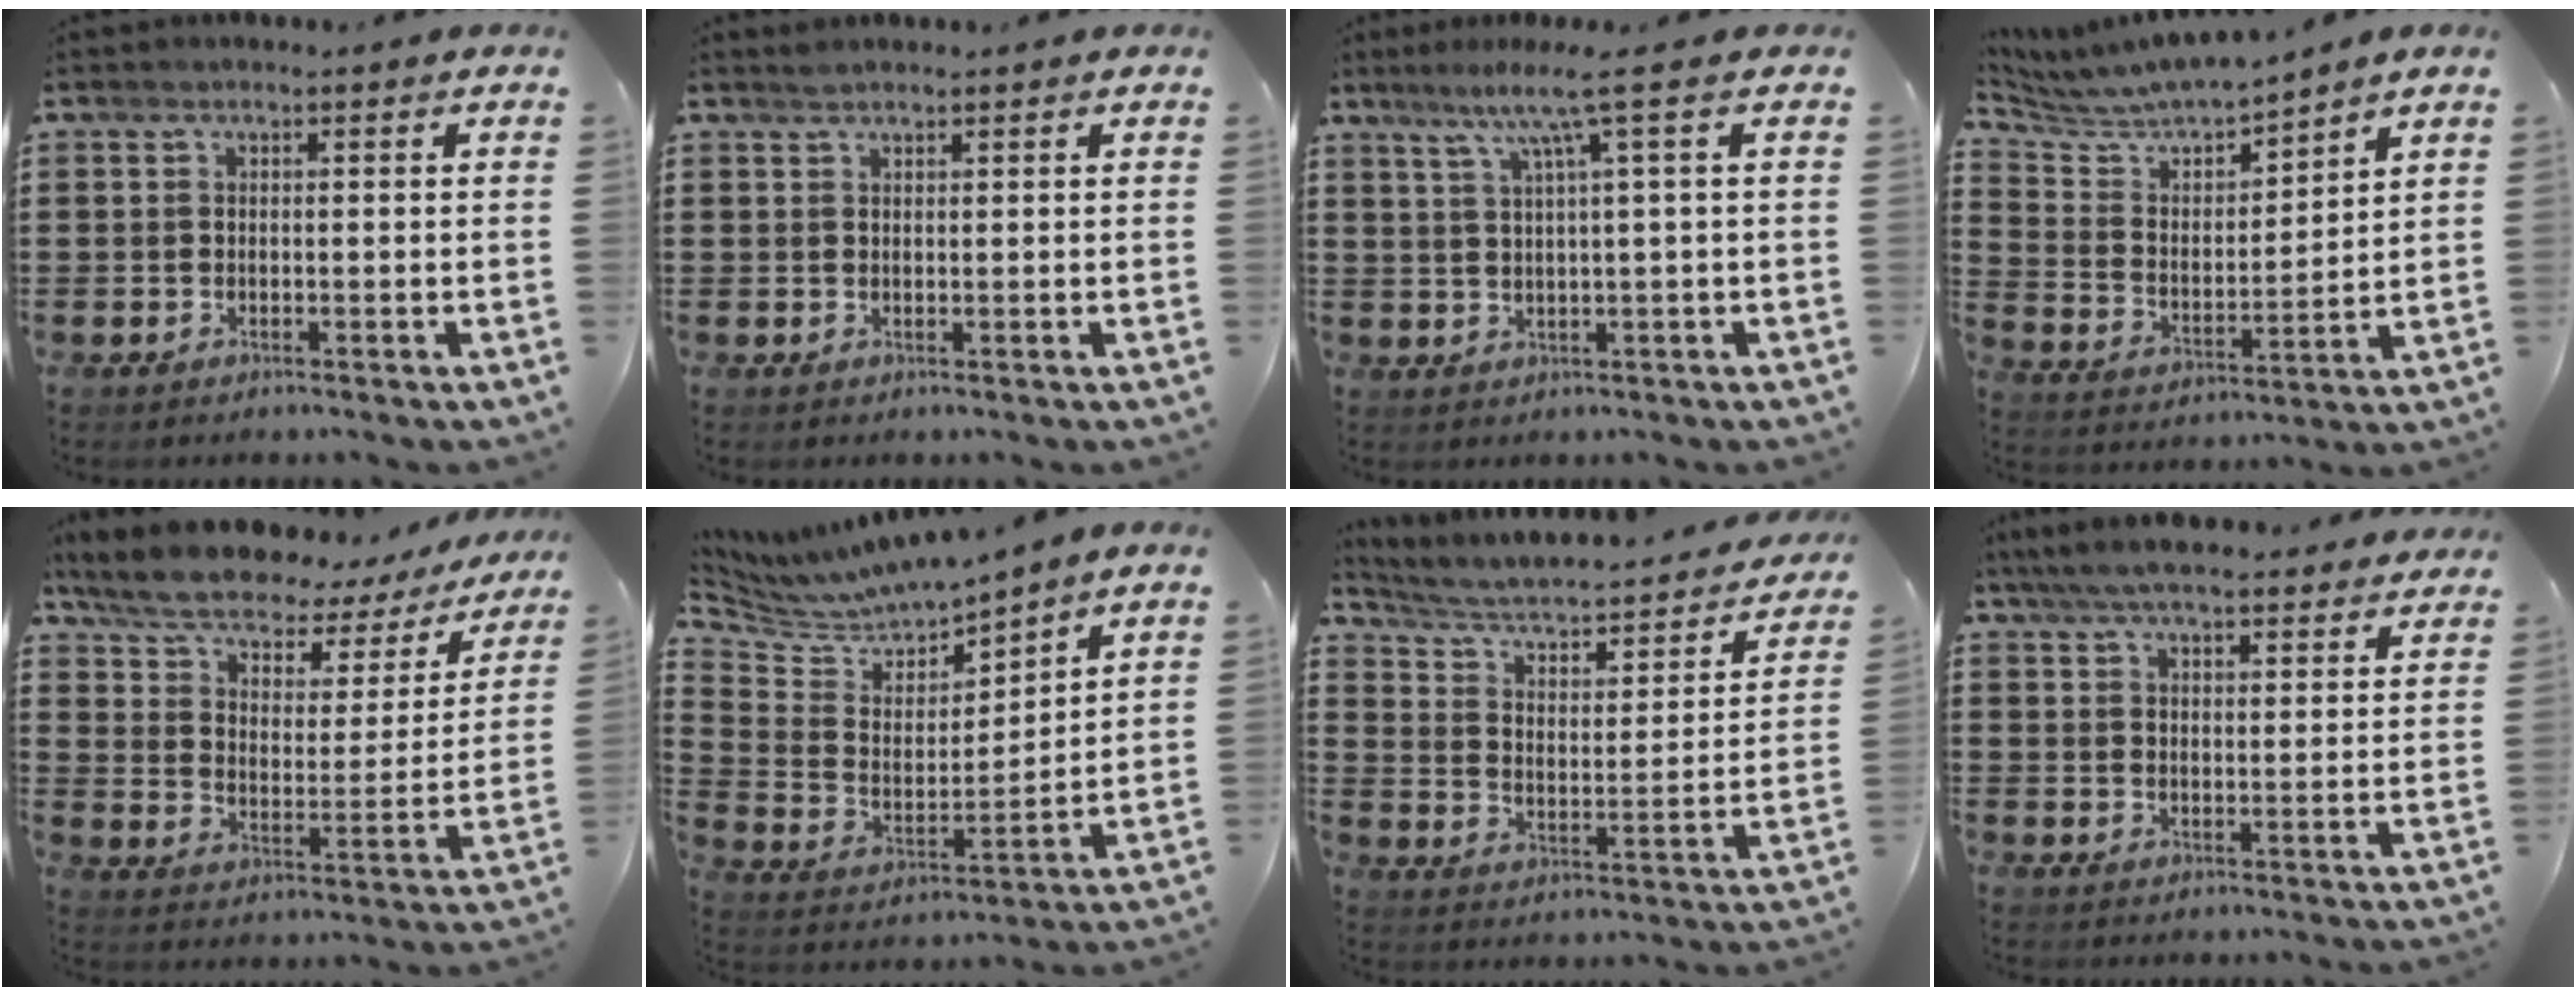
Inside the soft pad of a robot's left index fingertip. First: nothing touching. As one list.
[{"total": 0.9, "force": [0.9, 0.0, 0.3], "torque": [-0.007, -0.001, 0.017]}, {"total": 6.6, "force": [2.9, -0.5, 6.0], "torque": [-0.123, 0.002, 0.045]}, {"total": 5.6, "force": [5.5, 0.6, 0.8], "torque": [-0.048, -0.047, 0.091]}, {"total": 6.7, "force": [5.2, 2.4, 3.4], "torque": [-0.089, -0.036, 0.085]}, {"total": 5.4, "force": [5.3, 0.7, -0.2], "torque": [-0.037, -0.049, 0.087]}, {"total": 3.6, "force": [2.9, 1.2, 1.8], "torque": [-0.054, -0.031, 0.036]}, {"total": 6.2, "force": [5.8, 0.7, 2.0], "torque": [-0.057, -0.016, 0.107]}]